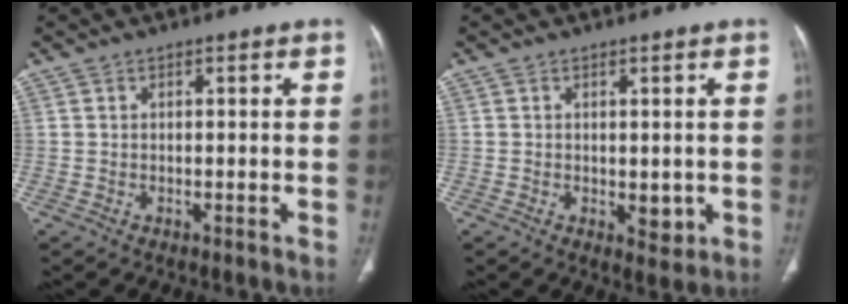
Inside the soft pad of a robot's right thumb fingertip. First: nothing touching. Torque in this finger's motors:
{"motor_torque": [2.60, 2.41, 0.55, -0.45, 0.02]}